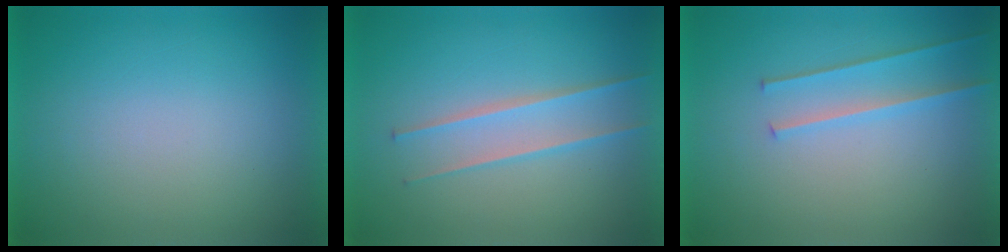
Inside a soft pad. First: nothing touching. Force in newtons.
{"total": 2.4}
{"total": 2.2}